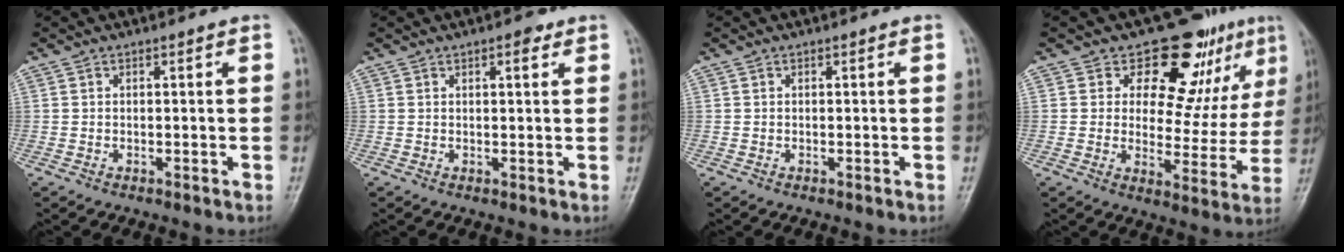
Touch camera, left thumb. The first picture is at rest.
{"total": 2.2, "force": [1.2, 0.9, 1.6], "torque": [-0.013, -0.001, 0.013]}
{"total": 0.0}
{"total": 14.8, "force": [9.2, 8.1, 8.2], "torque": [-0.041, -0.051, 0.122]}